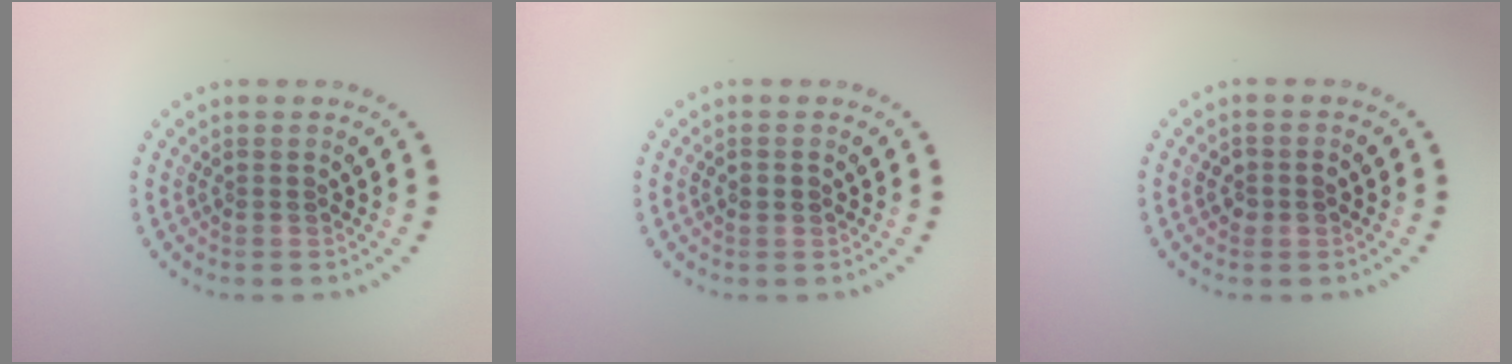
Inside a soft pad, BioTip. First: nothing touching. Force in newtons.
{"total": 1.1, "press": 1.1, "slide": 0.2}
{"total": 1.3, "press": 1.3, "slide": 0.1}